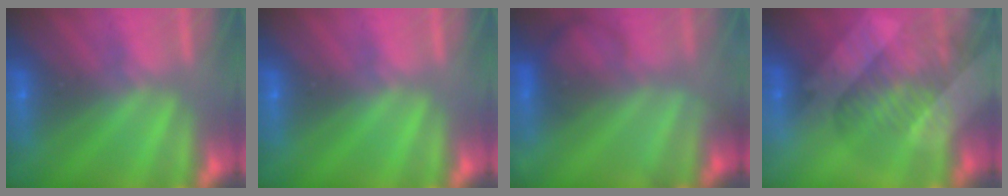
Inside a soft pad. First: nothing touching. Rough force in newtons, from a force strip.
{"total": 0.0}
{"total": 6.6}
{"total": 3.4}